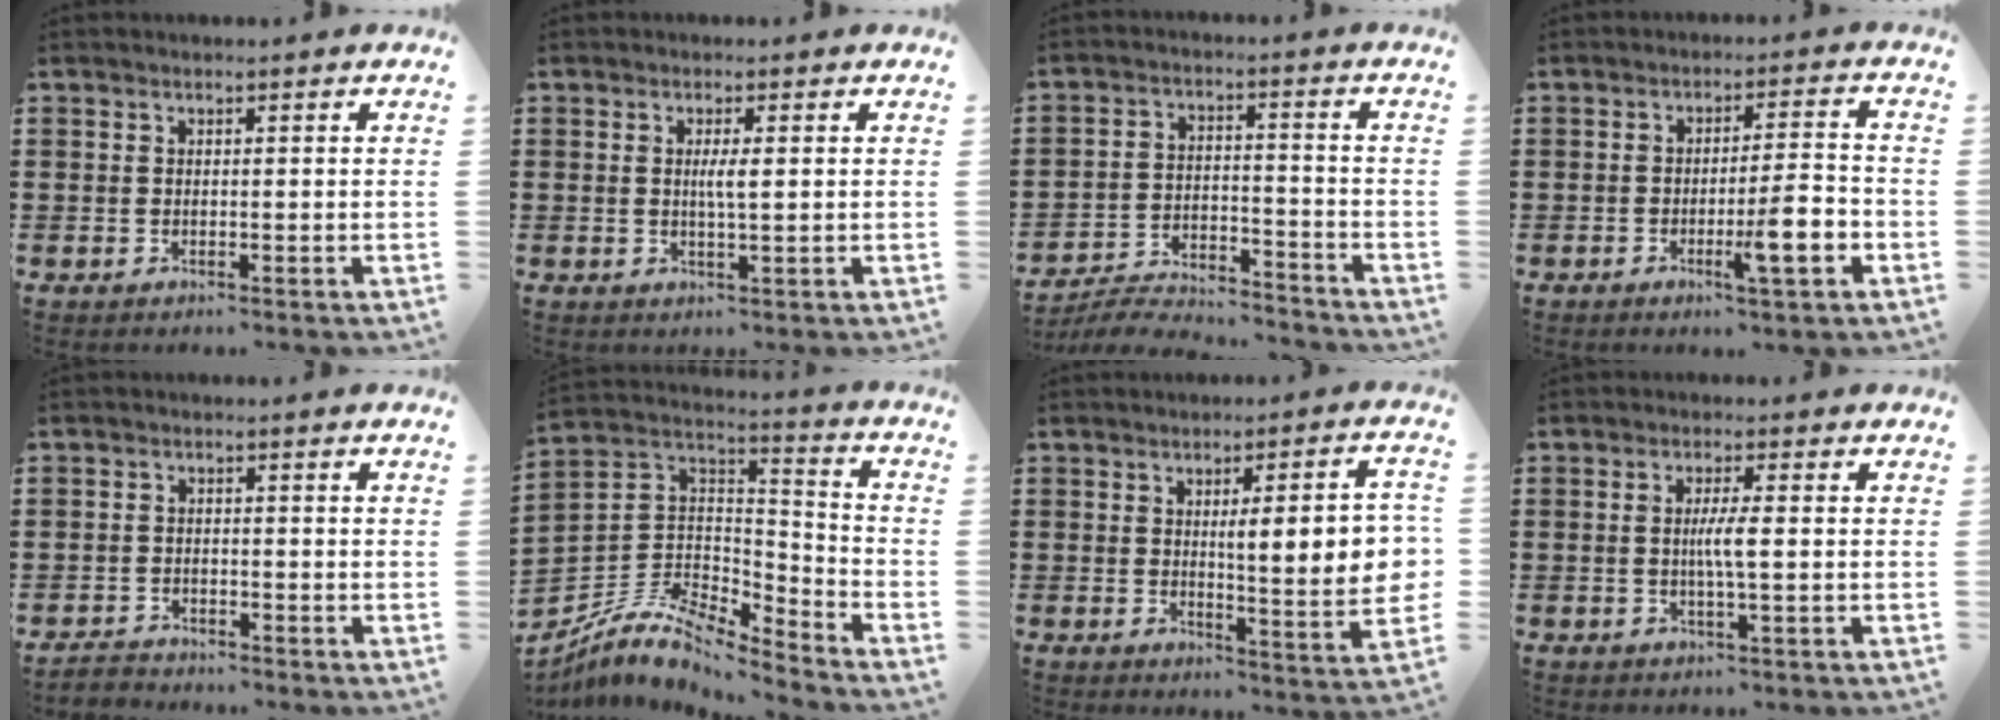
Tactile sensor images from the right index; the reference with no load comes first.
{"total": 2.5, "force": [0.3, 0.2, 2.5], "torque": [-0.049, -0.003, 0.003]}
{"total": 5.6, "force": [-5.5, 0.6, 1.1], "torque": [-0.024, 0.008, -0.111]}
{"total": 7.3, "force": [-2.6, 1.0, 6.7], "torque": [-0.112, -0.004, -0.044]}
{"total": 1.7, "force": [-1.7, 0.4, -0.1], "torque": [-0.003, 0.005, -0.037]}
{"total": 7.8, "force": [-6.6, 2.7, 3.3], "torque": [-0.086, 0.000, -0.134]}
{"total": 9.7, "force": [1.2, 2.2, 9.4], "torque": [-0.146, -0.001, 0.012]}
{"total": 3.6, "force": [-0.1, 0.1, 3.6], "torque": [-0.066, -0.006, -0.005]}